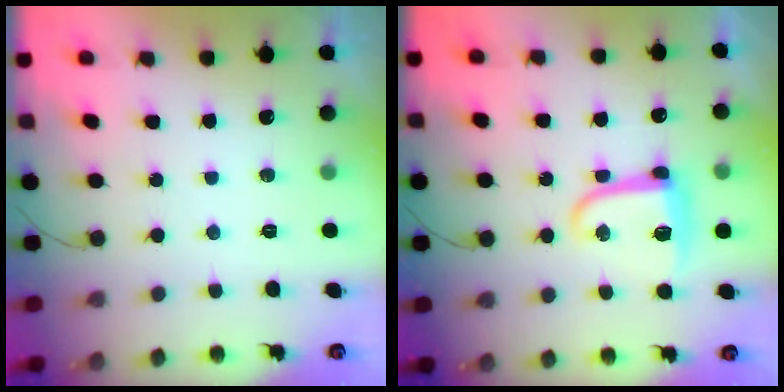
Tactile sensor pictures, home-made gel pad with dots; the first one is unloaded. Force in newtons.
{"total": 11.0, "press": 11.0, "slide": 0.9}